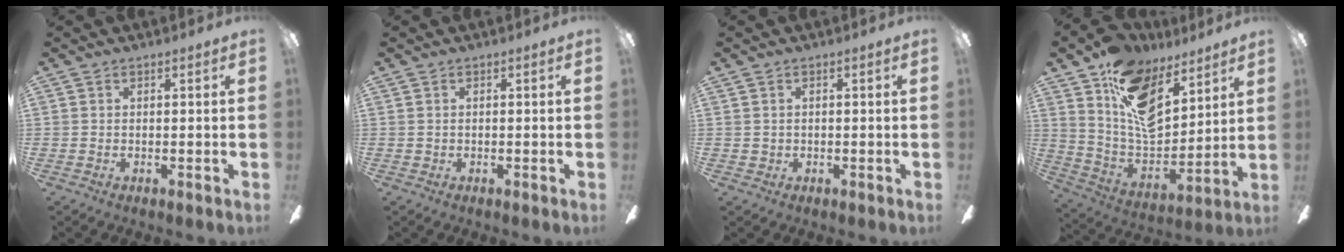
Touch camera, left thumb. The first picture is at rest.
{"total": 0.0}
{"total": 1.0, "force": [0.2, 0.9, 0.0], "torque": [-0.001, 0.006, 0.001]}
{"total": 17.1, "force": [10.3, 9.6, 9.7], "torque": [-0.171, -0.060, 0.192]}